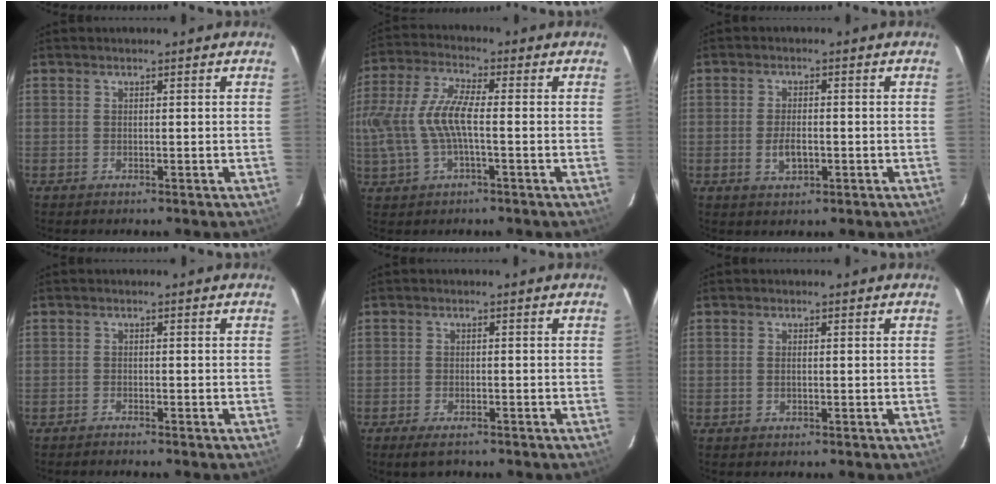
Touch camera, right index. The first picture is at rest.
{"total": 11.2, "force": [-1.2, 3.7, 10.5], "torque": [-0.224, 0.004, -0.020]}
{"total": 4.0, "force": [-1.0, 2.0, 3.3], "torque": [-0.066, -0.003, -0.016]}
{"total": 1.1, "force": [-1.1, 0.0, 0.1], "torque": [-0.013, -0.001, -0.020]}
{"total": 3.7, "force": [-2.8, 1.4, 2.0], "torque": [-0.050, -0.012, -0.049]}
{"total": 0.9, "force": [0.0, 0.3, 0.8], "torque": [-0.016, 0.001, -0.002]}